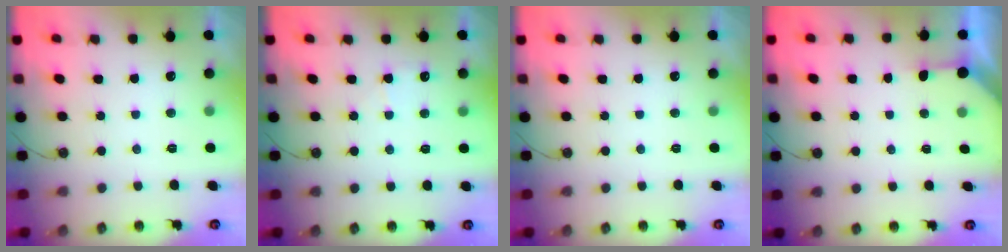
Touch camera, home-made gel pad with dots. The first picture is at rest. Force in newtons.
{"total": 4.3, "press": 4.2, "slide": 0.5}
{"total": 0.0}
{"total": 2.2, "press": 2.2, "slide": 0.3}